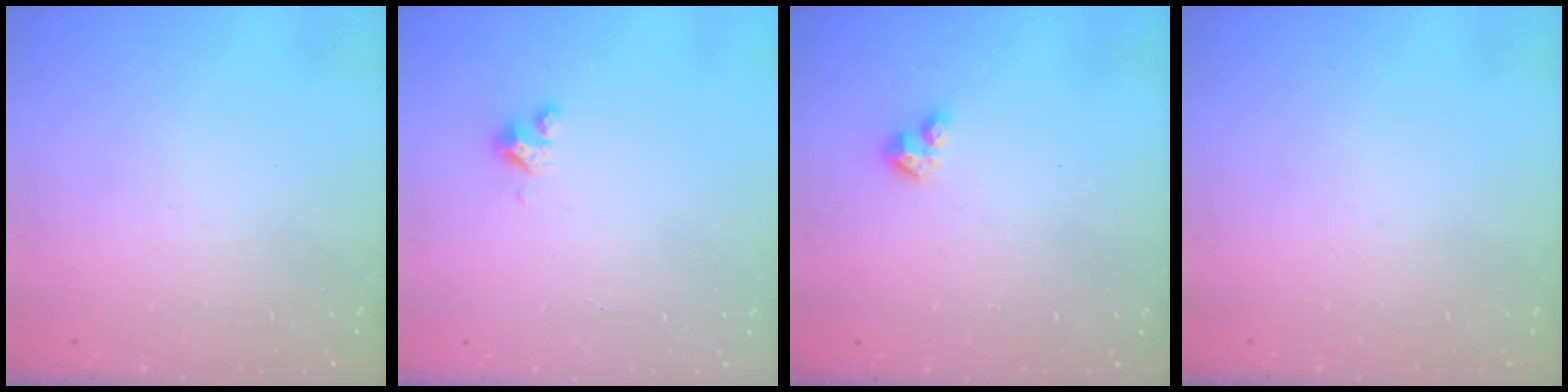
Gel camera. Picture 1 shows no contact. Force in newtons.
{"total": 2.5, "press": 2.5, "slide": 0.2}
{"total": 3.5, "press": 3.5, "slide": 0.4}
{"total": 0.0}